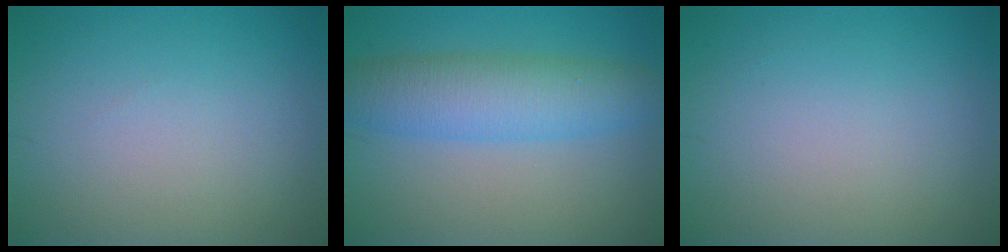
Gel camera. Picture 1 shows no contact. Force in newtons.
{"total": 4.5, "press": 4.5, "slide": 0.1}
{"total": 0.0}